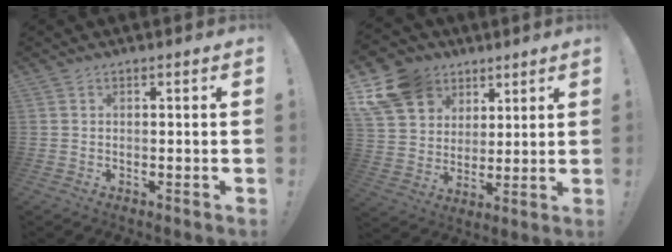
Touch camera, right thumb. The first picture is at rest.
{"total": 15.8, "force": [8.2, 12.0, 6.0], "torque": [-0.106, -0.038, 0.170]}